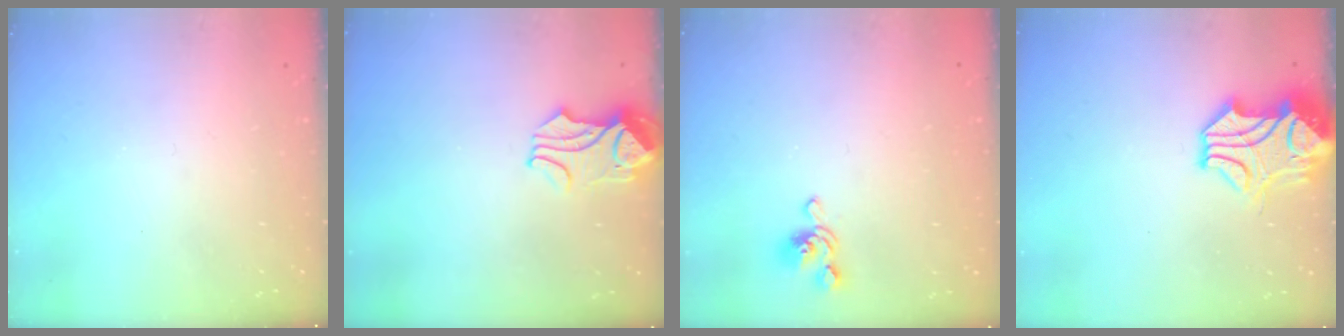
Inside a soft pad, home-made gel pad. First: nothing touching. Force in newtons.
{"total": 1.9, "press": 1.7, "slide": 1.0}
{"total": 1.5, "press": 1.2, "slide": 1.0}
{"total": 5.7, "press": 5.6, "slide": 1.3}